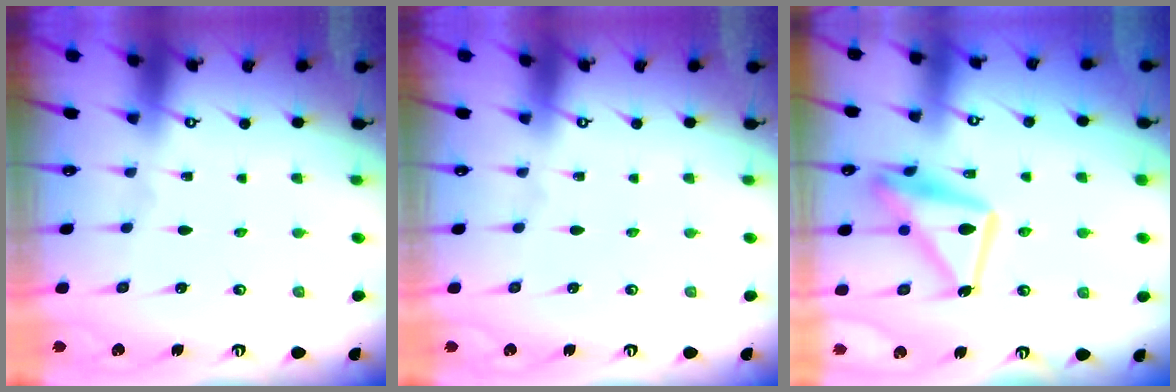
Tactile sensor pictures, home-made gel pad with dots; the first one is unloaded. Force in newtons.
{"total": 0.0}
{"total": 16.2, "press": 16.2, "slide": 1.2}